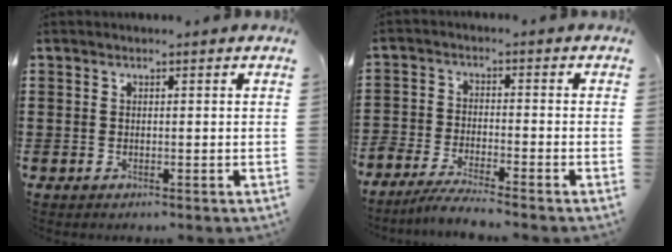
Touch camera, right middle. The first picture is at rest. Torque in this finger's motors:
{"motor_torque": [1.41, -0.73, 0.36, 0.21]}